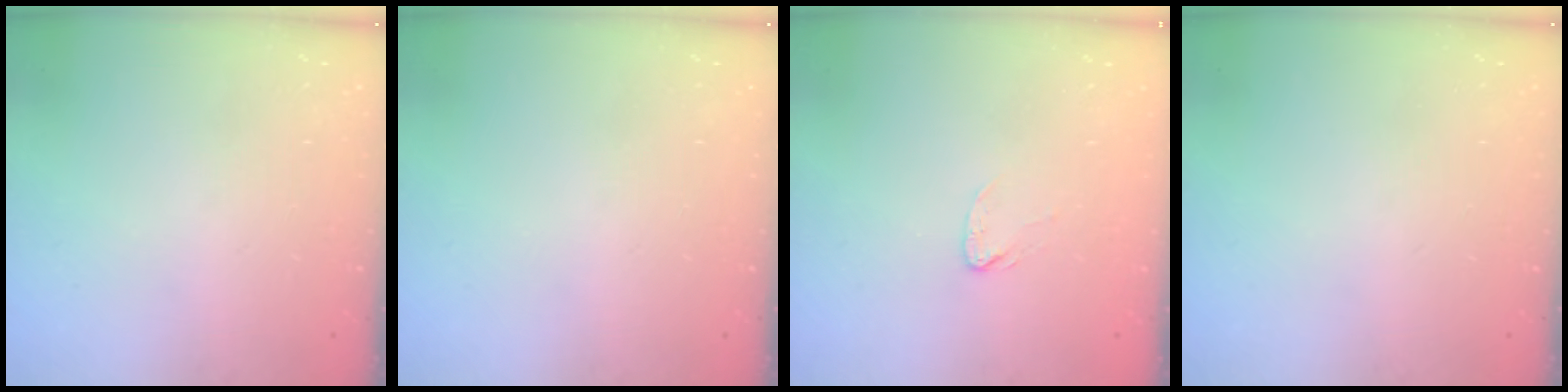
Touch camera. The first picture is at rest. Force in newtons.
{"total": 0.0}
{"total": 3.4, "press": 3.4, "slide": 0.4}
{"total": 0.0}